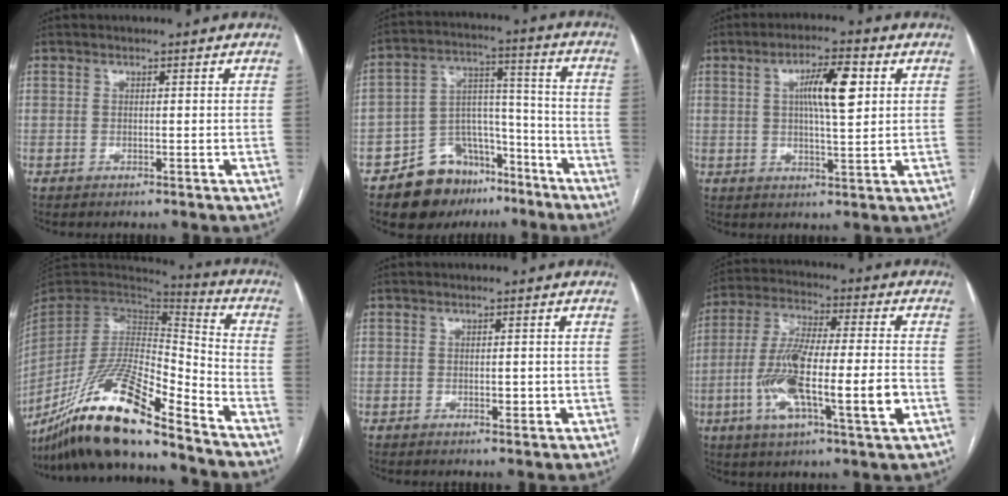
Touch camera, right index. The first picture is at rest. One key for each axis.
{"total": 13.1, "fx": -9.2, "fy": 8.1, "fz": 4.5, "tx": -0.065, "ty": 0.057, "tz": -0.145}
{"total": 7.9, "fx": 2.2, "fy": 1.4, "fz": 7.5, "tx": -0.128, "ty": 0.011, "tz": 0.037}
{"total": 19.7, "fx": -14.8, "fy": 2.1, "fz": 12.8, "tx": -0.265, "ty": -0.016, "tz": -0.277}
{"total": 1.4, "fx": -0.3, "fy": 0.7, "fz": 1.2, "tx": -0.019, "ty": -0.001, "tz": -0.002}
{"total": 16.3, "fx": -4.1, "fy": 2.3, "fz": 15.6, "tx": -0.301, "ty": -0.002, "tz": -0.071}